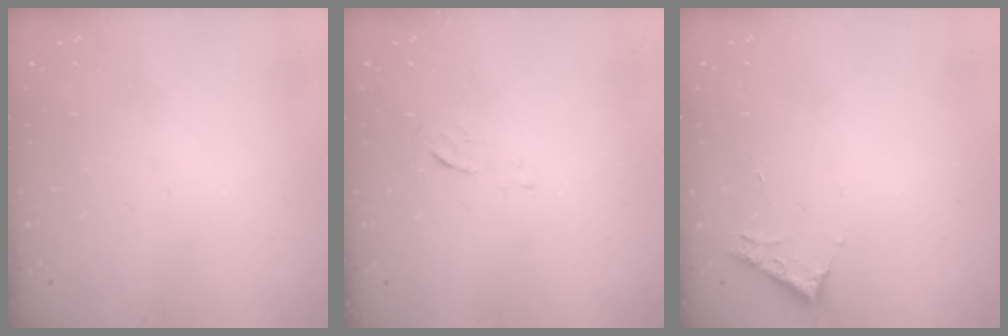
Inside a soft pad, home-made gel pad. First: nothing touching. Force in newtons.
{"total": 3.9, "press": 3.7, "slide": 1.2}
{"total": 3.3, "press": 3.3, "slide": 0.5}